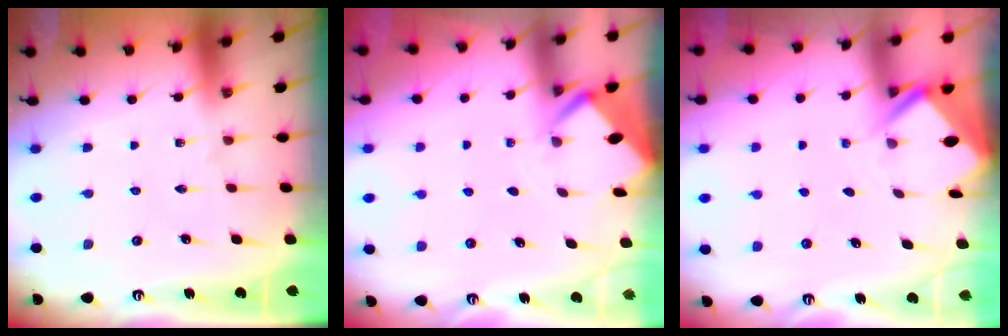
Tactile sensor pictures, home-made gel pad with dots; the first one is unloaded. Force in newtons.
{"total": 2.4, "press": 2.4, "slide": 0.1}
{"total": 2.4, "press": 2.4, "slide": 0.1}